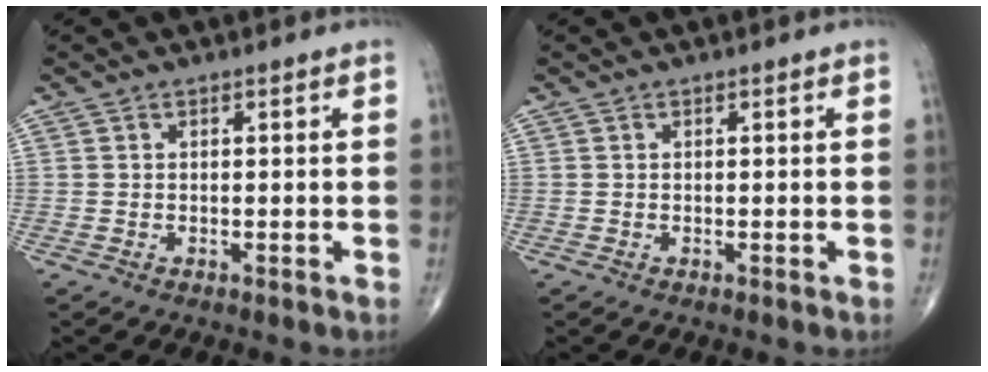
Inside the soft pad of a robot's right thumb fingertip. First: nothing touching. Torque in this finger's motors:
{"motor_torque": [-0.12, 0.08, -0.03, 0.02, 0.00]}